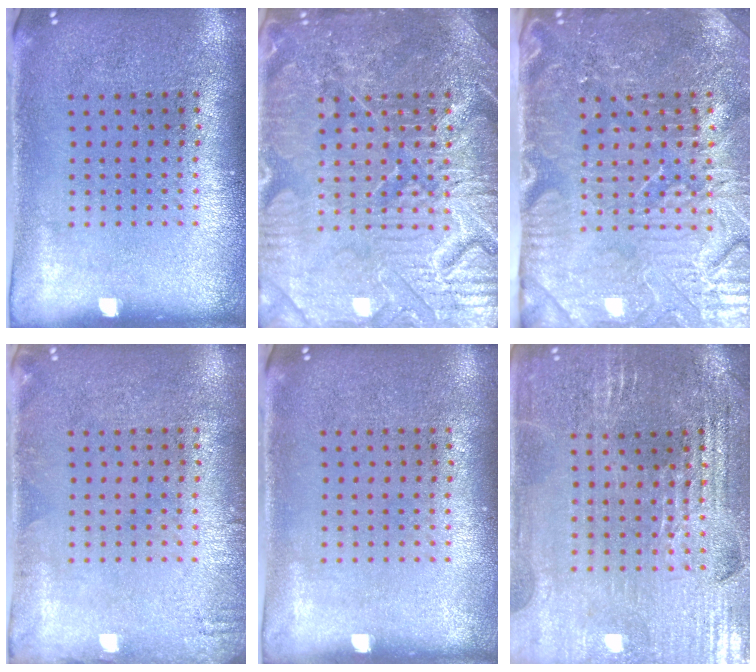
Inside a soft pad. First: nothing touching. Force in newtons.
{"total": 7.4, "press": 7.3, "slide": 1.0}
{"total": 5.0, "press": 4.5, "slide": 2.2}
{"total": 1.0, "press": 1.0, "slide": 0.2}
{"total": 0.0}
{"total": 2.9, "press": 2.9, "slide": 0.5}